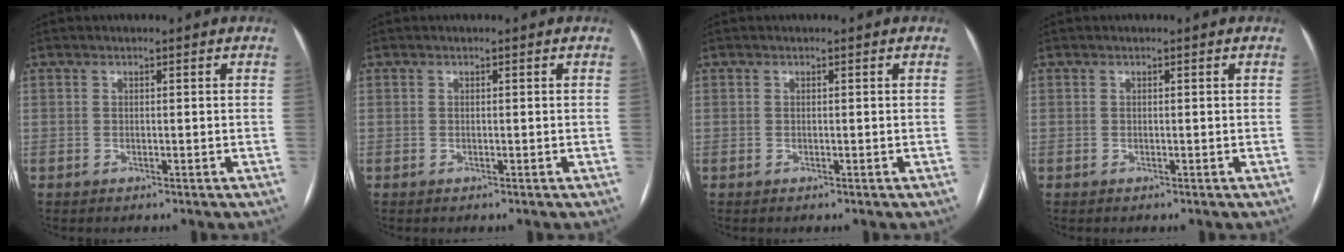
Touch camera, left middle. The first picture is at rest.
{"total": 0.0}
{"total": 0.0}
{"total": 0.0}